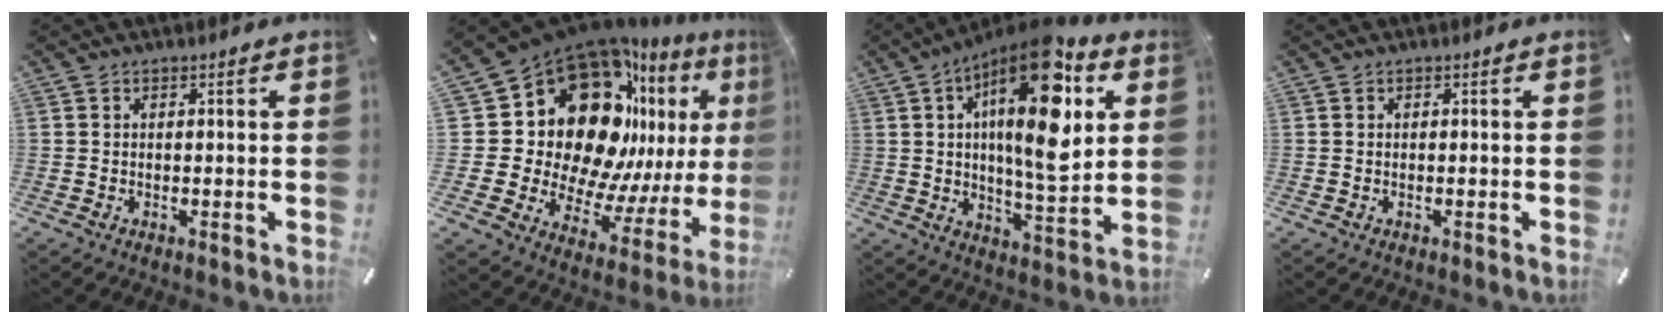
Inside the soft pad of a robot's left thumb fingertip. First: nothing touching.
{"total": 27.2, "force": [11.2, 17.9, 17.2], "torque": [-0.285, -0.120, 0.237]}
{"total": 22.9, "force": [8.0, 8.3, 19.8], "torque": [-0.331, -0.041, 0.112]}
{"total": 0.0}